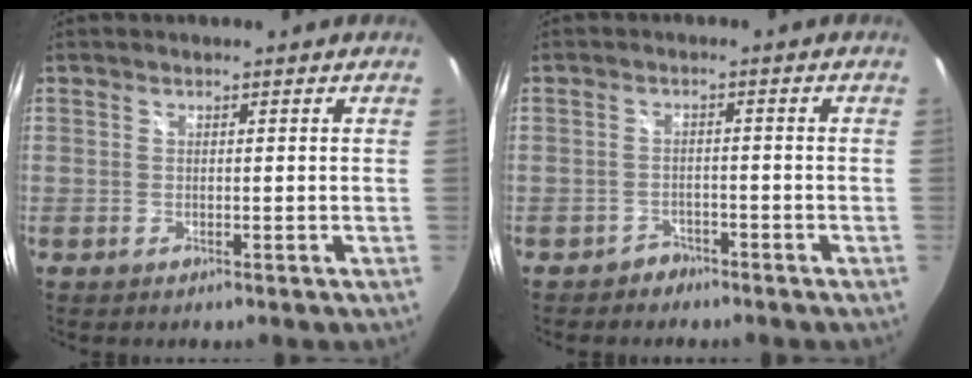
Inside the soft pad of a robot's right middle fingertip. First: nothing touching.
{"total": 2.9, "force": [-2.3, 1.8, 0.0], "torque": [-0.007, 0.008, -0.034]}